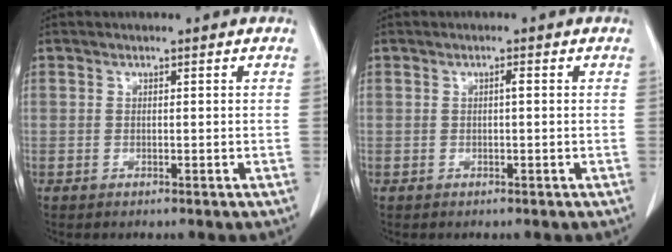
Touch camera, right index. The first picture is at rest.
{"total": 0.7, "force": [0.0, 0.1, 0.7], "torque": [-0.013, 0.002, 0.001]}